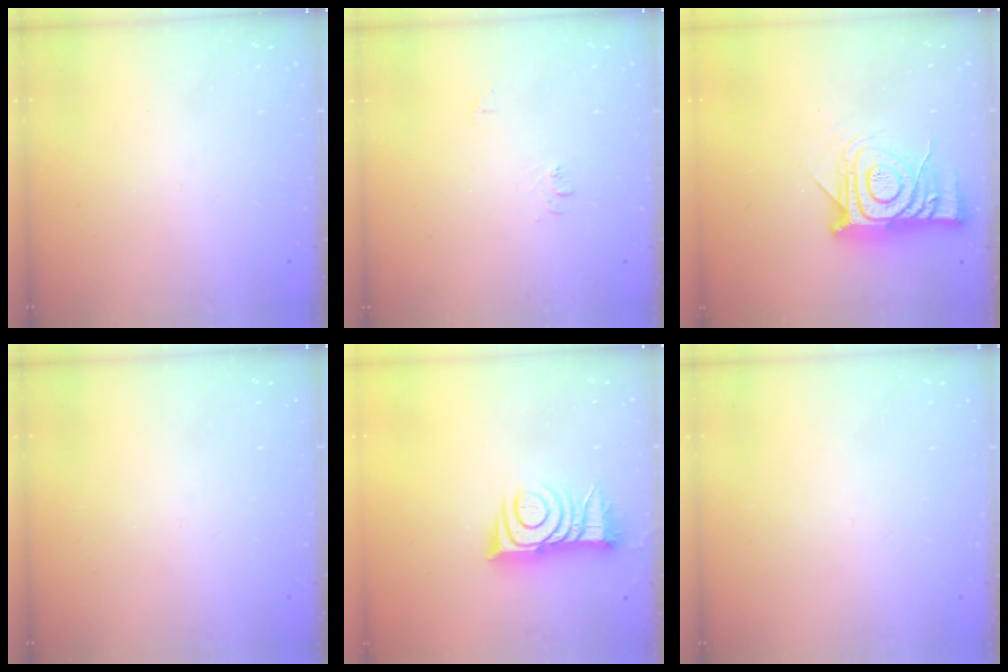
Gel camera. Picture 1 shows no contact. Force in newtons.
{"total": 6.6, "press": 6.6, "slide": 0.6}
{"total": 16.1, "press": 16.1, "slide": 1.3}
{"total": 0.0}
{"total": 10.8, "press": 10.8, "slide": 0.3}
{"total": 1.9, "press": 1.9, "slide": 0.1}